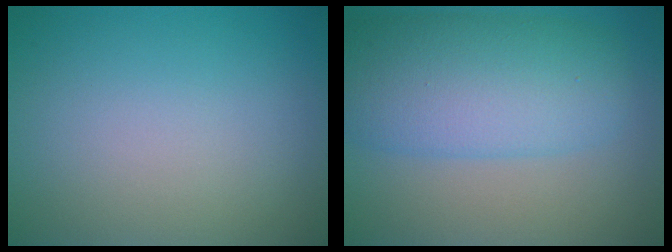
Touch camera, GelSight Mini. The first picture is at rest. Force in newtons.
{"total": 8.2, "press": 8.2, "slide": 0.2}